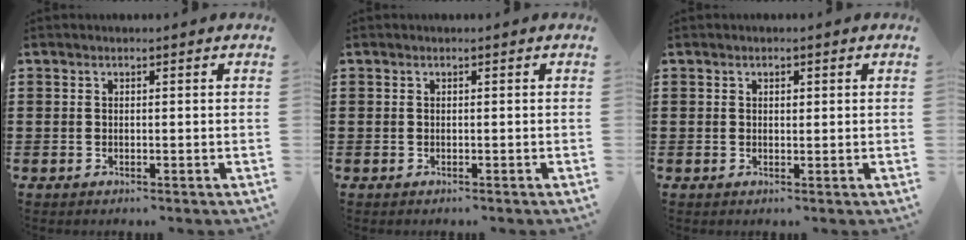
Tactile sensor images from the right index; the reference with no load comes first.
{"total": 0.0}
{"total": 0.8, "force": [0.3, 0.5, 0.6], "torque": [-0.012, 0.003, 0.006]}